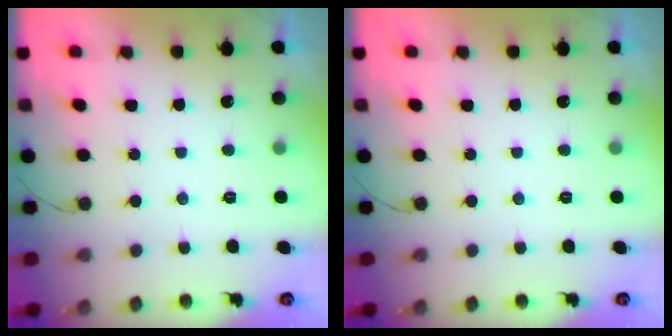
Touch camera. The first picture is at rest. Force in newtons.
{"total": 0.0}